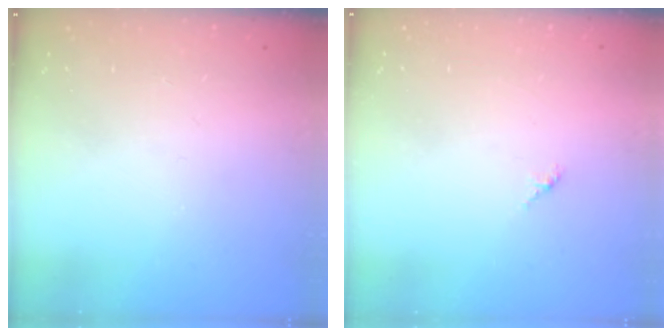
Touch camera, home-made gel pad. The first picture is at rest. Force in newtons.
{"total": 1.5, "press": 1.4, "slide": 0.4}